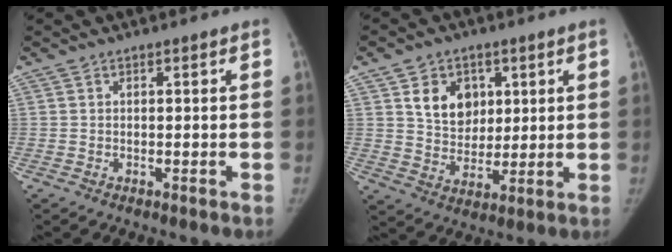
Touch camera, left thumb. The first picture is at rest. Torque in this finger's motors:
{"motor_torque": [-0.03, 0.18, 1.03, -0.83, 0.12]}